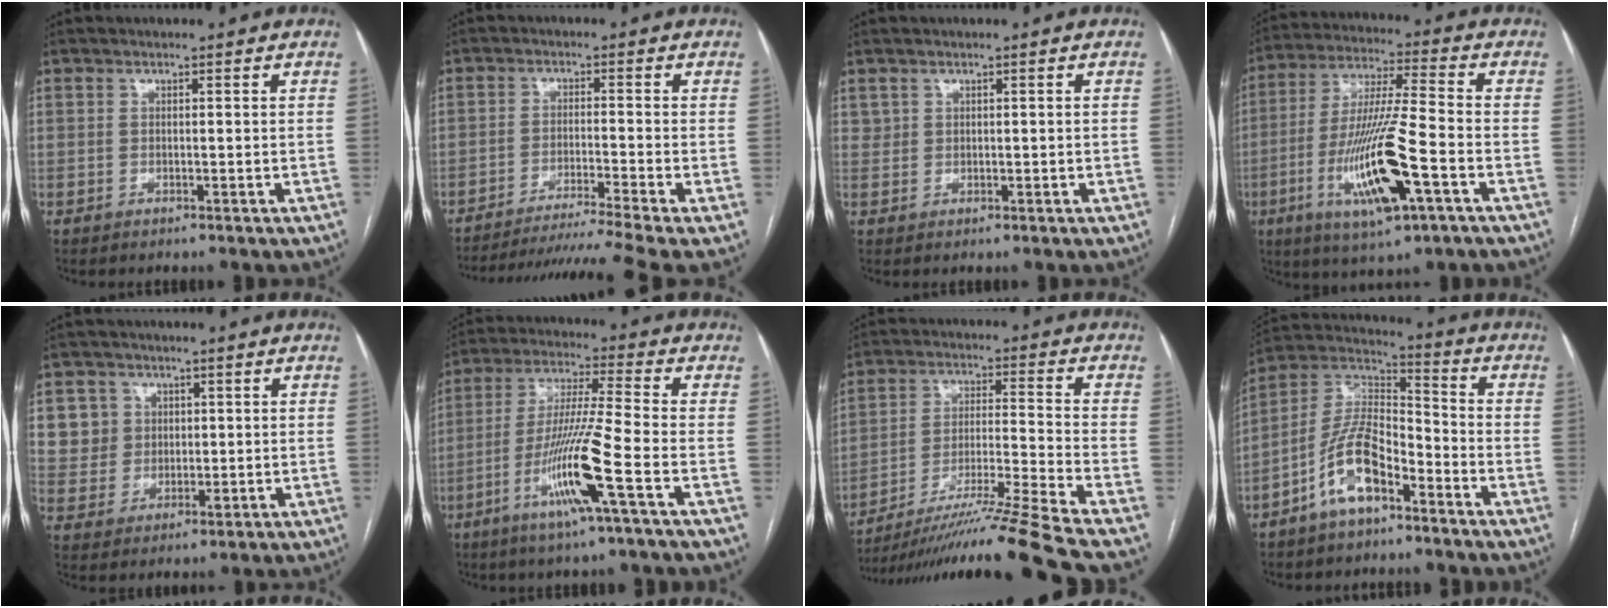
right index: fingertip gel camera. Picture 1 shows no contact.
{"total": 12.6, "force": [-10.6, -3.1, 6.0], "torque": [-0.086, -0.018, -0.166]}
{"total": 1.3, "force": [0.6, 1.1, 0.2], "torque": [0.000, 0.009, 0.013]}
{"total": 16.5, "force": [-5.8, 1.6, 15.3], "torque": [-0.308, -0.018, -0.101]}
{"total": 7.2, "force": [2.4, 6.8, 0.8], "torque": [-0.013, 0.017, 0.054]}
{"total": 12.9, "force": [-5.3, -1.1, 11.8], "torque": [-0.234, -0.015, -0.105]}
{"total": 18.9, "force": [-15.6, -3.4, 10.1], "torque": [-0.164, -0.019, -0.267]}
{"total": 11.7, "force": [-6.3, 4.8, 8.6], "torque": [-0.183, 0.019, -0.119]}